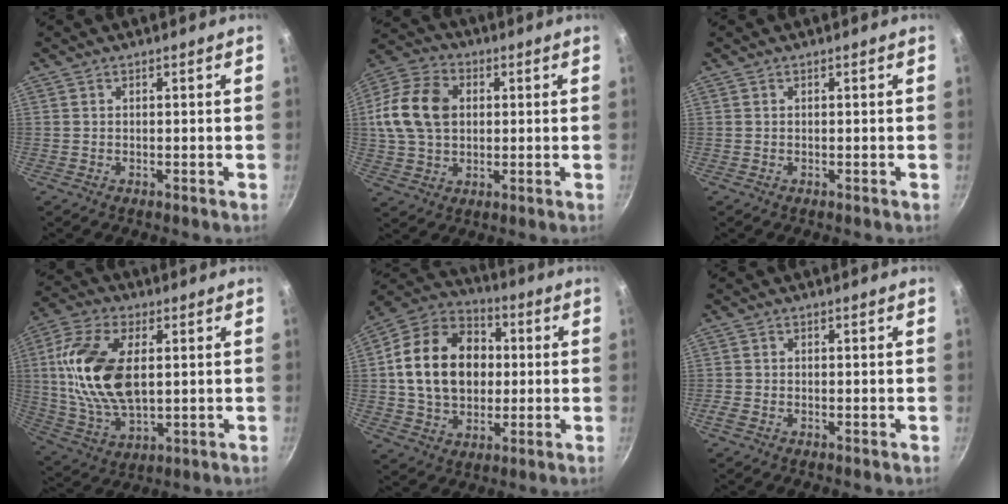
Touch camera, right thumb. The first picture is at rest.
{"total": 14.6, "force": [2.1, 10.7, 9.7], "torque": [-0.164, 0.018, 0.029]}
{"total": 0.0}
{"total": 18.3, "force": [2.6, 10.1, 15.0], "torque": [-0.286, 0.000, 0.050]}
{"total": 19.8, "force": [1.6, 14.9, 12.8], "torque": [-0.191, 0.027, 0.020]}
{"total": 1.3, "force": [-0.7, 0.5, 0.9], "torque": [-0.028, 0.003, -0.019]}